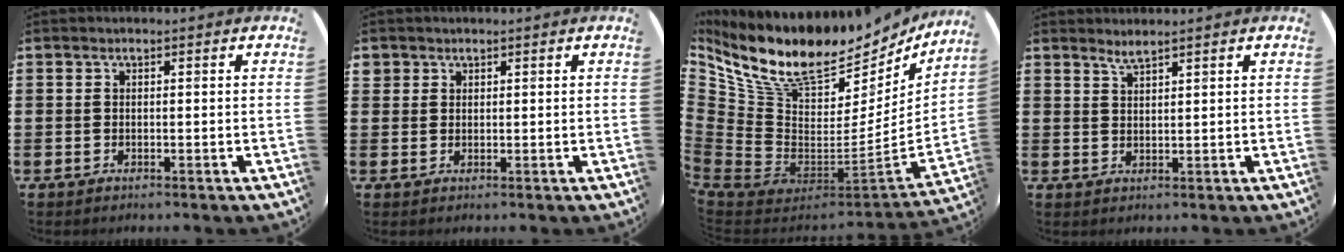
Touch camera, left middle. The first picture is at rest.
{"total": 1.3, "force": [1.0, 0.8, -0.1], "torque": [0.001, 0.003, 0.021]}
{"total": 13.2, "force": [9.1, 6.9, 6.6], "torque": [-0.168, -0.076, 0.161]}
{"total": 1.8, "force": [1.7, 0.0, 0.5], "torque": [-0.011, 0.000, 0.033]}